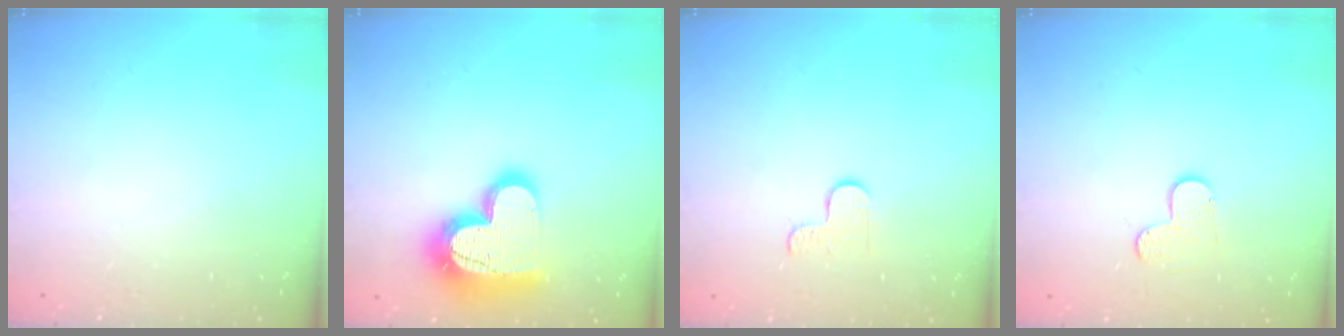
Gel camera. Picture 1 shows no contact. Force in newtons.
{"total": 21.0, "press": 21.0, "slide": 1.7}
{"total": 2.9, "press": 2.9, "slide": 0.3}
{"total": 4.1, "press": 4.1, "slide": 0.3}